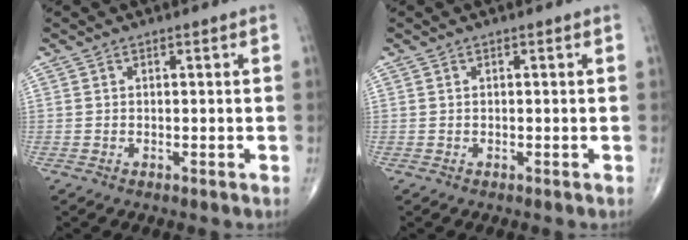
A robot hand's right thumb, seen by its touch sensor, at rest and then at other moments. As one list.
[{"total": 0.0}]